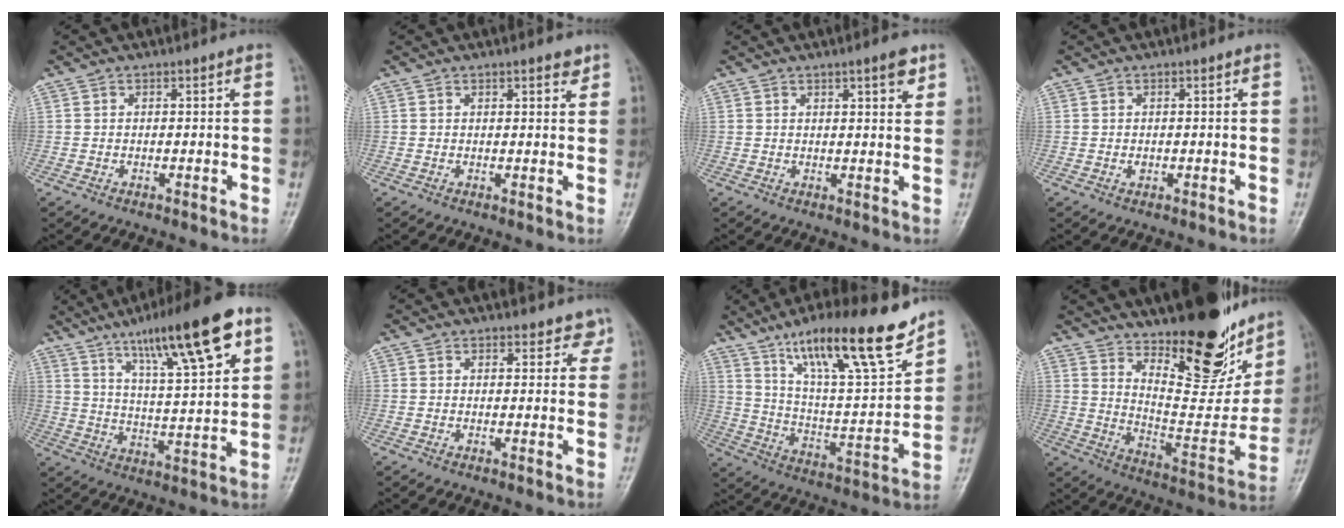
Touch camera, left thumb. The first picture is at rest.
{"total": 2.3, "force": [1.7, 0.7, 1.4], "torque": [-0.012, -0.009, 0.021]}
{"total": 3.9, "force": [2.5, 0.9, 2.9], "torque": [-0.034, -0.014, 0.033]}
{"total": 0.9, "force": [0.3, 0.6, 0.6], "torque": [-0.007, -0.002, 0.007]}
{"total": 19.8, "force": [10.8, 3.9, 16.1], "torque": [-0.238, -0.032, 0.177]}
{"total": 3.6, "force": [3.1, 1.8, 0.6], "torque": [0.024, -0.015, 0.026]}
{"total": 22.2, "force": [15.2, 4.5, 15.5], "torque": [-0.226, -0.070, 0.256]}
{"total": 25.6, "force": [17.1, 9.6, 16.4], "torque": [-0.184, -0.103, 0.263]}